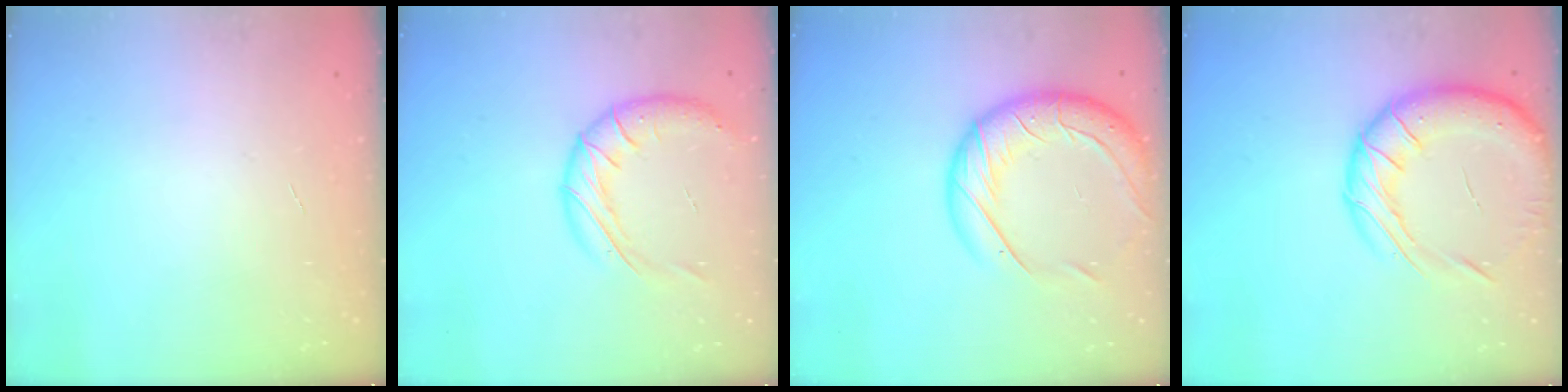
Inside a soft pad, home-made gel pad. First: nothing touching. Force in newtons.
{"total": 13.6, "press": 13.5, "slide": 1.5}
{"total": 21.1, "press": 20.8, "slide": 3.1}
{"total": 18.7, "press": 18.6, "slide": 1.6}